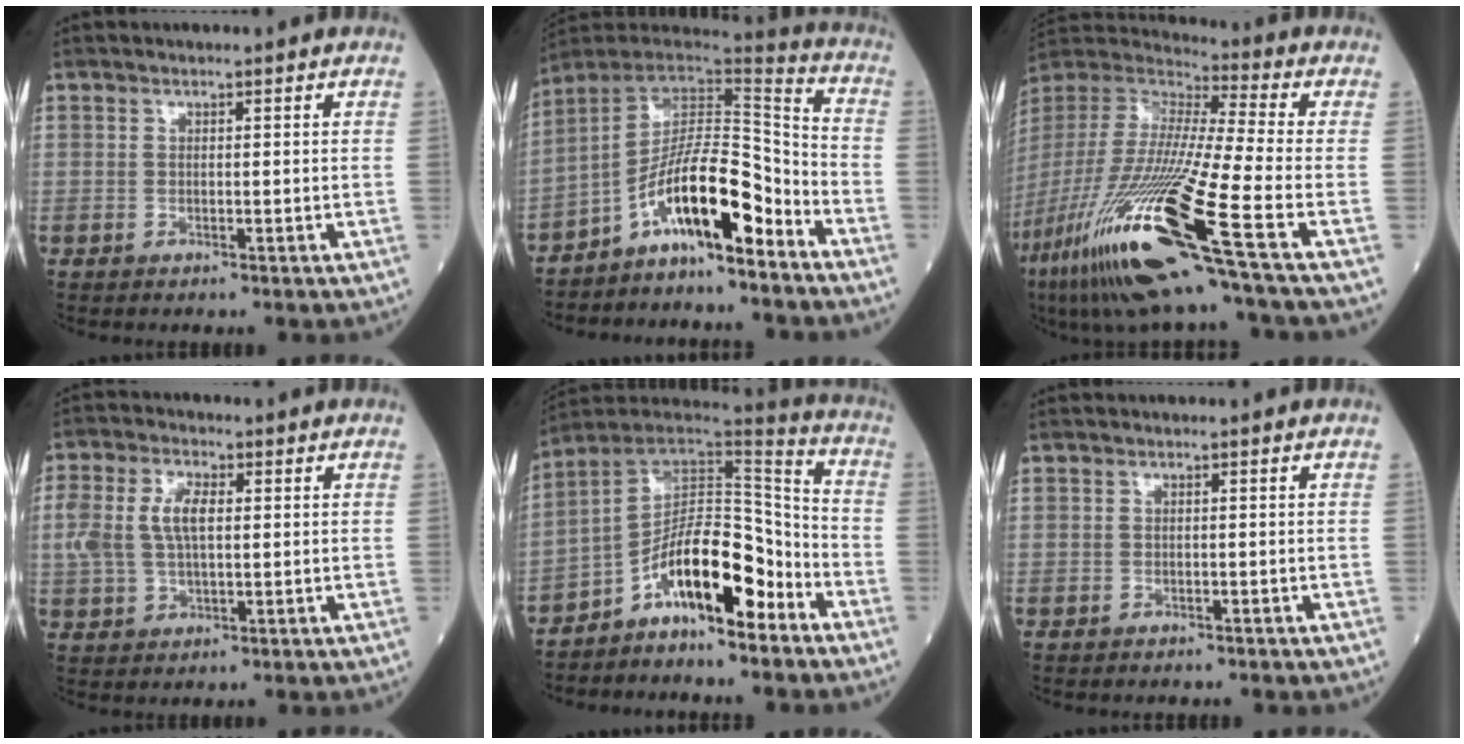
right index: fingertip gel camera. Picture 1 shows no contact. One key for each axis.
{"total": 12.5, "fx": -7.5, "fy": 2.7, "fz": 9.7, "tx": -0.159, "ty": 0.029, "tz": -0.132}
{"total": 28.4, "fx": -15.0, "fy": 0.4, "fz": 24.1, "tx": -0.531, "ty": -0.077, "tz": -0.289}
{"total": 7.3, "fx": 1.1, "fy": 3.5, "fz": 6.3, "tx": -0.152, "ty": 0.018, "tz": 0.026}
{"total": 13.1, "fx": -7.2, "fy": 4.4, "fz": 9.9, "tx": -0.159, "ty": 0.034, "tz": -0.123}
{"total": 1.7, "fx": -1.5, "fy": 0.6, "fz": 0.7, "tx": -0.017, "ty": -0.002, "tz": -0.016}